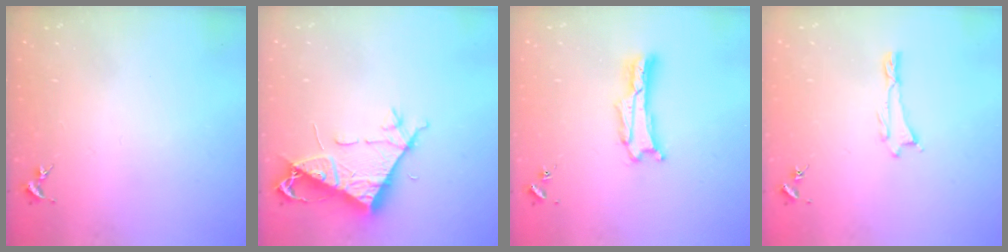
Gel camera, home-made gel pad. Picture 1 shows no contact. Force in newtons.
{"total": 7.7, "press": 7.6, "slide": 1.2}
{"total": 1.7, "press": 1.7, "slide": 0.3}
{"total": 0.0}